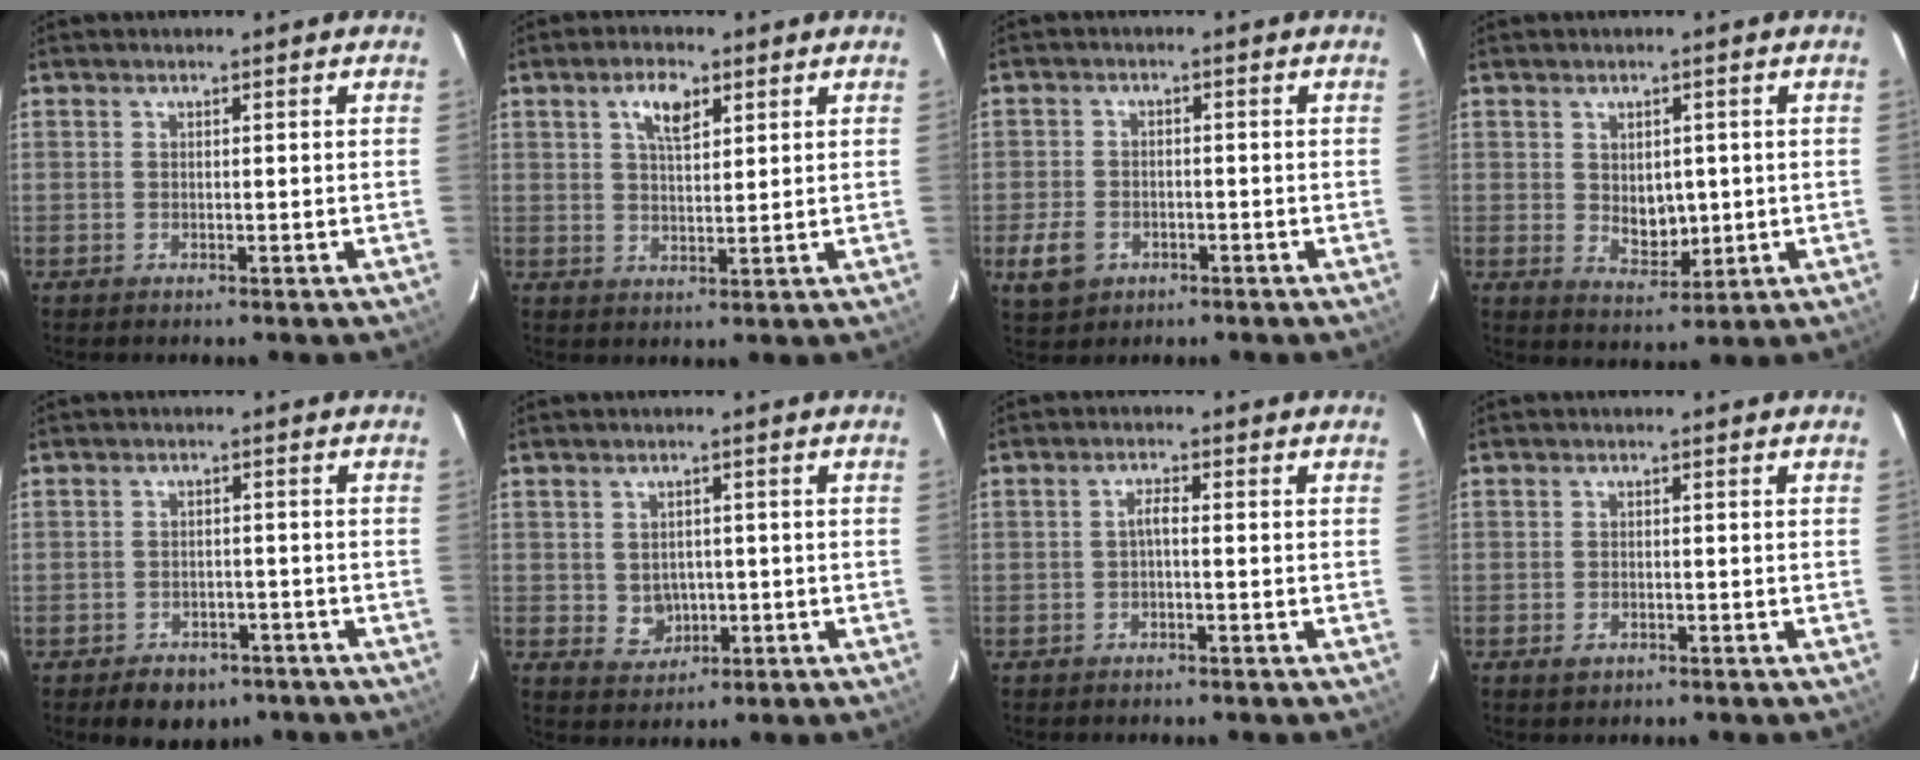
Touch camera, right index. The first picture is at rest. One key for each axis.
{"total": 5.2, "fx": 2.6, "fy": 2.3, "fz": 3.9, "tx": -0.070, "ty": 0.010, "tz": 0.047}
{"total": 6.0, "fx": -2.5, "fy": 4.7, "fz": 2.8, "tx": -0.079, "ty": 0.004, "tz": -0.039}
{"total": 5.4, "fx": 0.4, "fy": 3.9, "fz": 3.6, "tx": -0.057, "ty": -0.004, "tz": 0.018}
{"total": 6.7, "fx": -4.4, "fy": 4.6, "fz": 2.1, "tx": -0.043, "ty": 0.018, "tz": -0.047}
{"total": 4.2, "fx": -0.3, "fy": 3.9, "fz": 1.6, "tx": -0.032, "ty": 0.008, "tz": 0.010}
{"total": 1.6, "fx": -0.5, "fy": 0.4, "fz": 1.5, "tx": -0.030, "ty": 0.008, "tz": -0.011}
{"total": 1.6, "fx": -0.9, "fy": 1.1, "fz": 0.8, "tx": -0.013, "ty": 0.000, "tz": -0.013}